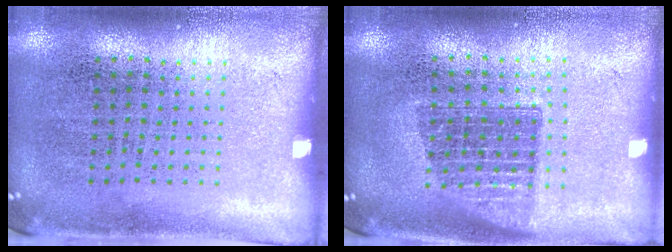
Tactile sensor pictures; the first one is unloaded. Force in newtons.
{"total": 1.4, "press": 1.2, "slide": 0.8}